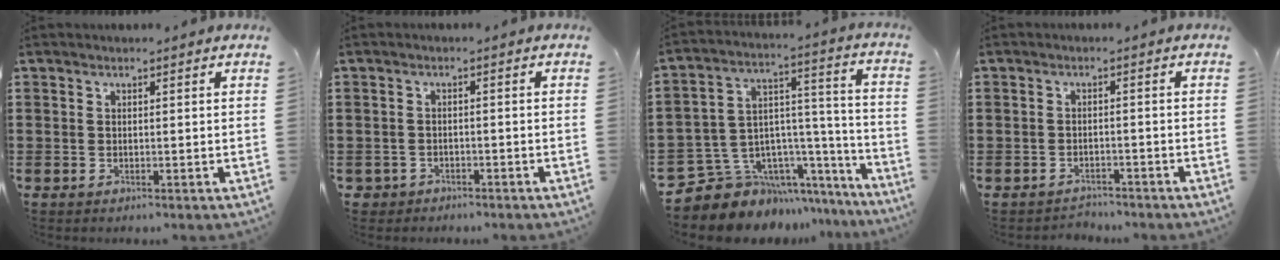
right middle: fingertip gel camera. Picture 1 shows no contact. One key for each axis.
{"total": 1.9, "fx": -1.6, "fy": 1.0, "fz": -0.2, "tx": -0.005, "ty": 0.001, "tz": -0.038}
{"total": 8.0, "fx": -6.1, "fy": 5.1, "fz": 0.9, "tx": -0.048, "ty": -0.009, "tz": -0.113}
{"total": 2.3, "fx": -2.1, "fy": 0.6, "fz": -0.4, "tx": -0.001, "ty": 0.002, "tz": -0.051}